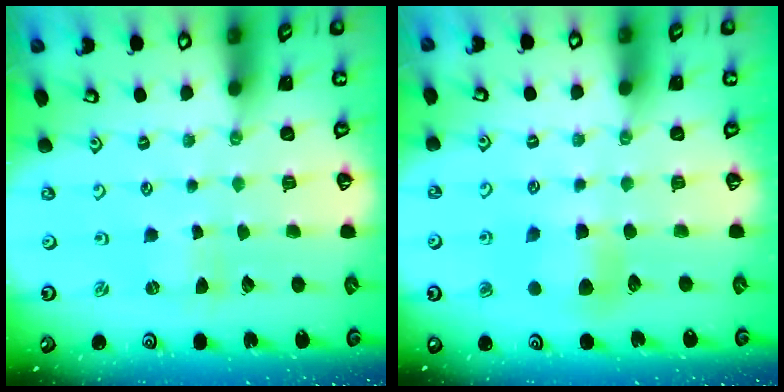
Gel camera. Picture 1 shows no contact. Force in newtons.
{"total": 7.7, "press": 7.7, "slide": 0.3}